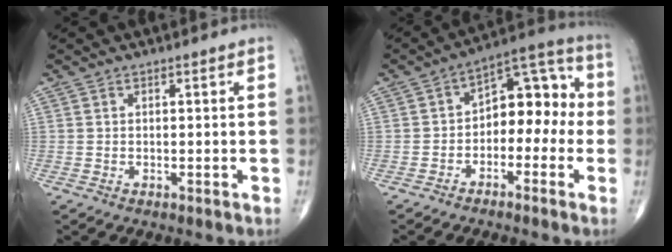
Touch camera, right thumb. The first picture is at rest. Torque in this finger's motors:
{"motor_torque": [-0.08, 0.03, 0.50, -0.21, 0.03]}